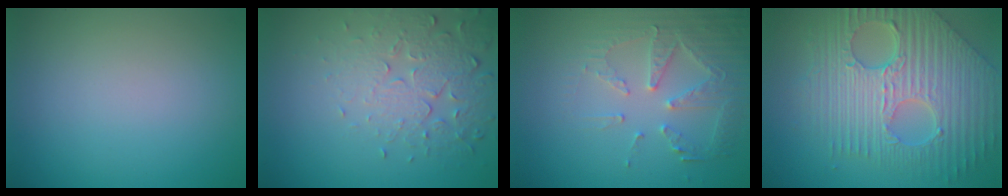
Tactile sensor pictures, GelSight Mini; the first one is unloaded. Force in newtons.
{"total": 5.0, "press": 3.6, "slide": 3.4}
{"total": 4.1, "press": 3.7, "slide": 1.7}
{"total": 10.6, "press": 7.2, "slide": 7.8}